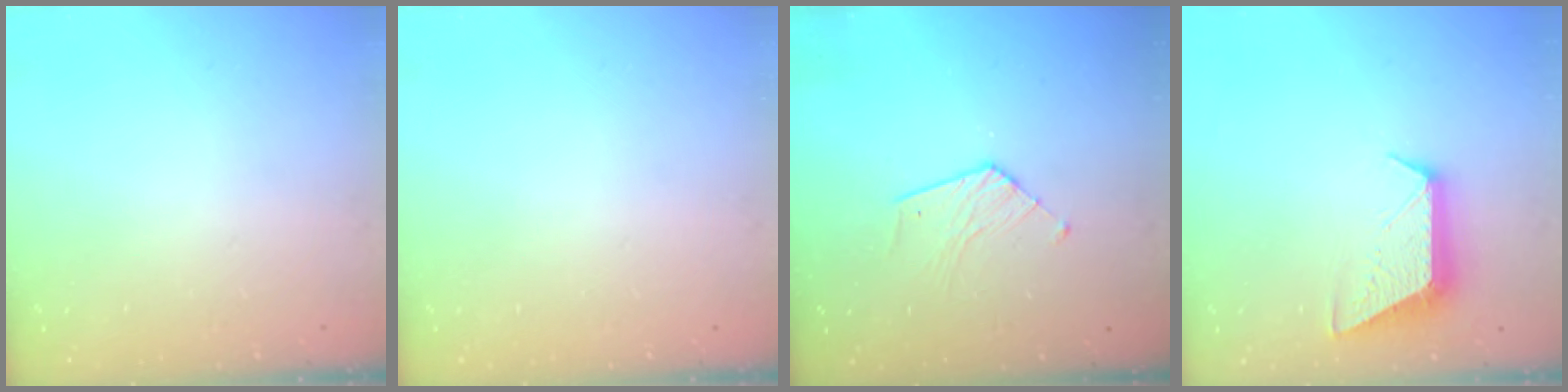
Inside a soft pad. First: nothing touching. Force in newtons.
{"total": 0.0}
{"total": 6.4, "press": 6.4, "slide": 0.5}
{"total": 9.9, "press": 9.9, "slide": 0.2}